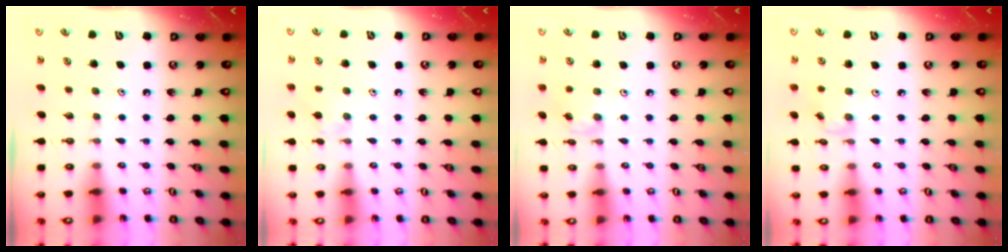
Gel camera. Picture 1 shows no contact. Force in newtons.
{"total": 7.3, "press": 7.3, "slide": 0.7}
{"total": 3.3, "press": 3.3, "slide": 0.3}
{"total": 2.9, "press": 2.9, "slide": 0.4}